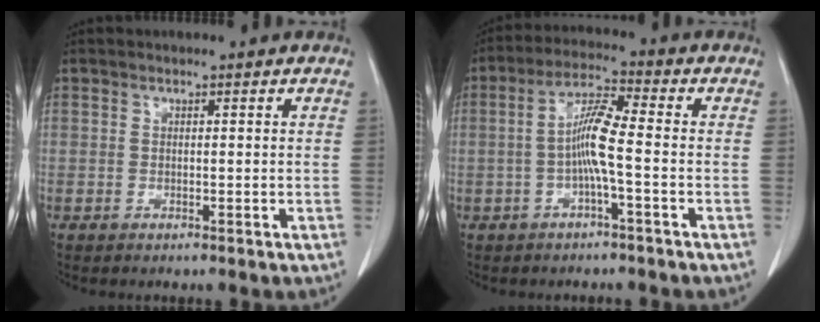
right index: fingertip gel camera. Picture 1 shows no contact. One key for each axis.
{"total": 6.6, "fx": -1.1, "fy": 0.1, "fz": 6.5, "tx": -0.129, "ty": 0.011, "tz": -0.025}